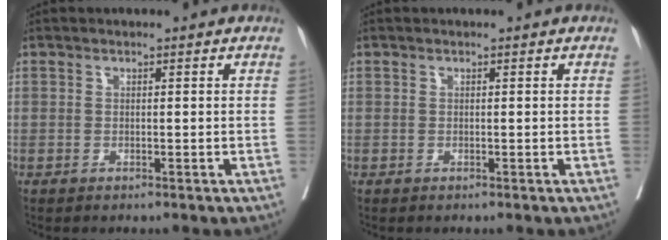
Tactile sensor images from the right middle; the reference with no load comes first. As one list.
[{"total": 0.0}]